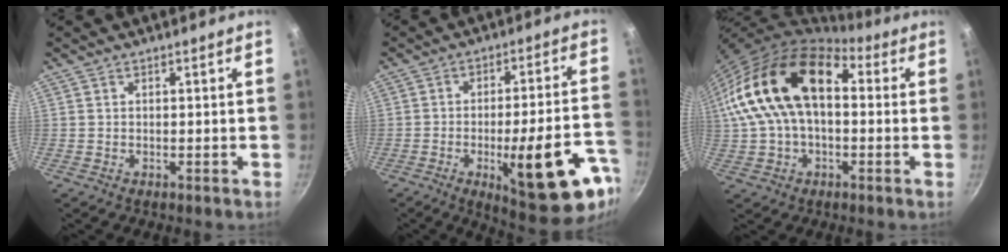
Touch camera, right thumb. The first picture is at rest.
{"total": 21.4, "force": [-8.3, 6.1, 18.7], "torque": [-0.221, 0.025, -0.105]}
{"total": 21.2, "force": [2.6, 13.0, 16.5], "torque": [-0.300, 0.045, 0.035]}